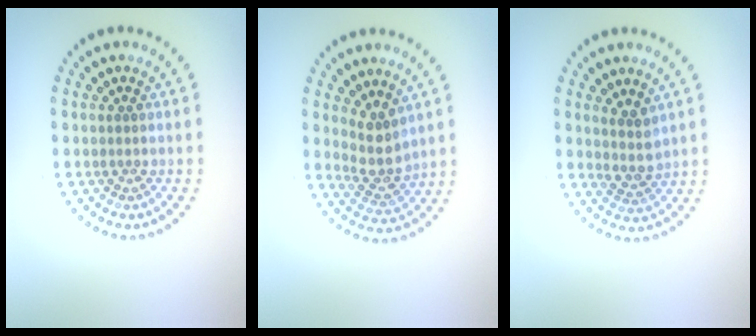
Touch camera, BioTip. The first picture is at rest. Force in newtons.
{"total": 2.9, "press": 2.3, "slide": 1.7}
{"total": 2.3, "press": 1.8, "slide": 1.3}